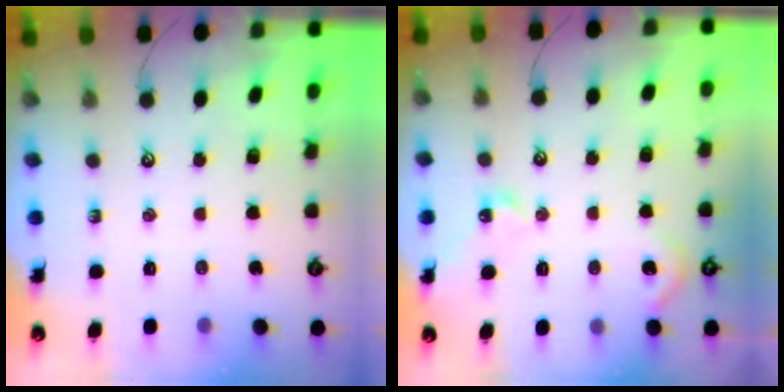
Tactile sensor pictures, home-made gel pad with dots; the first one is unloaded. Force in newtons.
{"total": 7.6, "press": 7.5, "slide": 0.7}